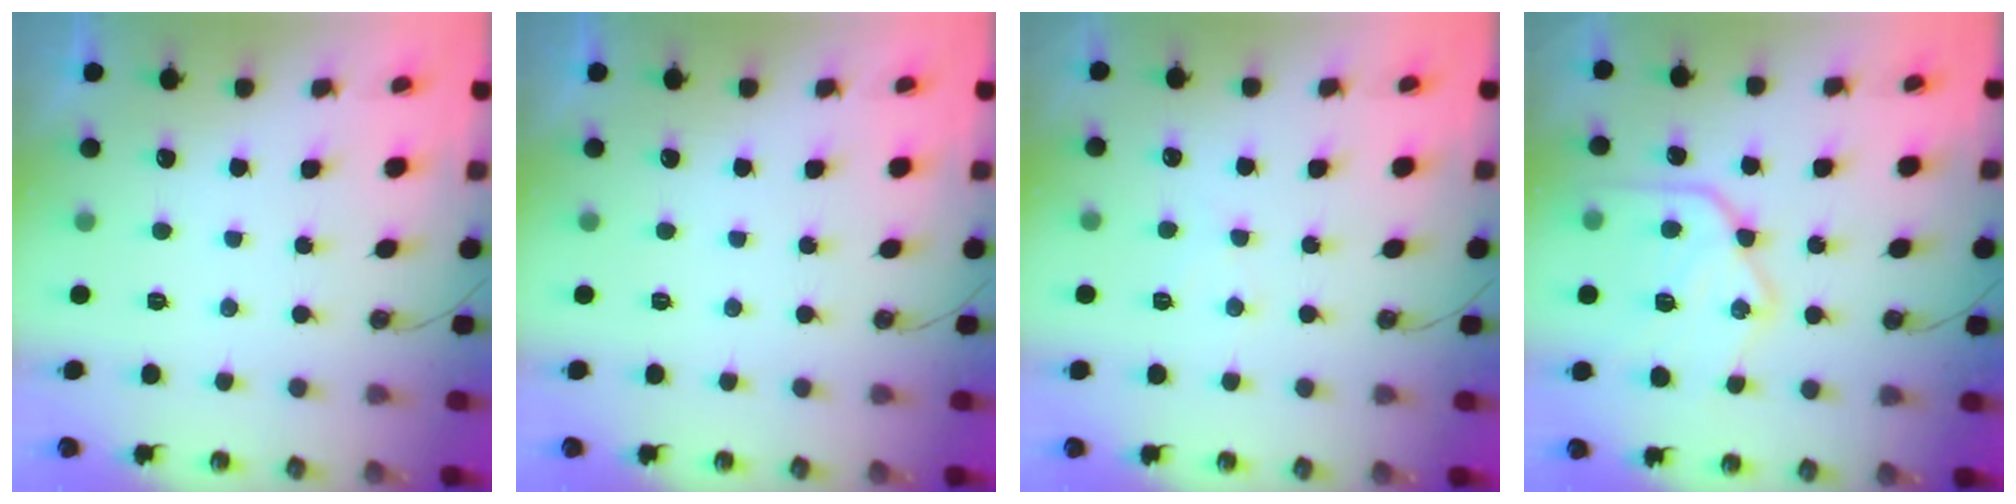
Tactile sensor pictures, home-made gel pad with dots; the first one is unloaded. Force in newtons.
{"total": 0.0}
{"total": 3.7, "press": 3.6, "slide": 0.7}
{"total": 19.3, "press": 19.2, "slide": 1.9}